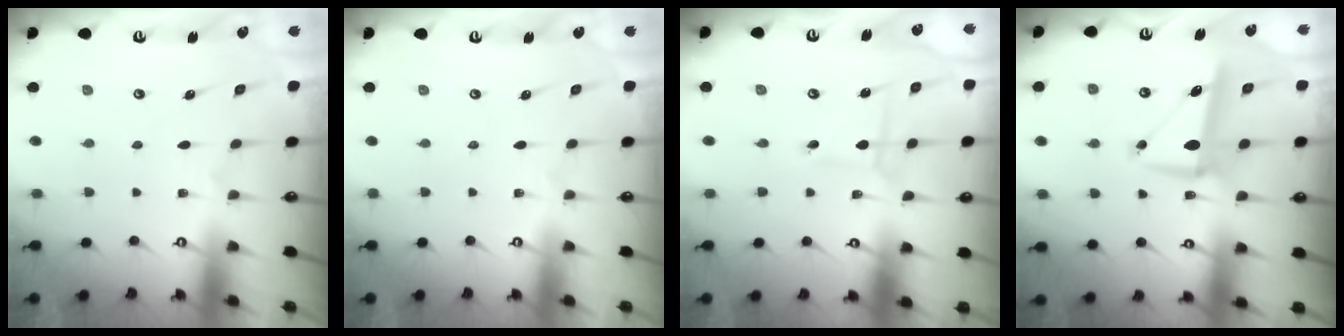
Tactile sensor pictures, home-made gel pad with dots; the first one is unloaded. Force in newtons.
{"total": 0.0}
{"total": 1.3, "press": 1.3, "slide": 0.1}
{"total": 9.4, "press": 9.3, "slide": 1.1}